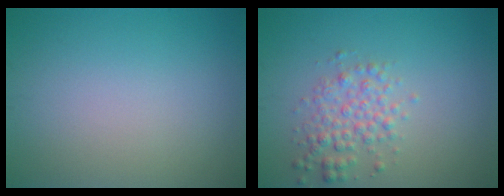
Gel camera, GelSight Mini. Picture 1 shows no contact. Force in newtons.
{"total": 2.8, "press": 2.8, "slide": 0.0}